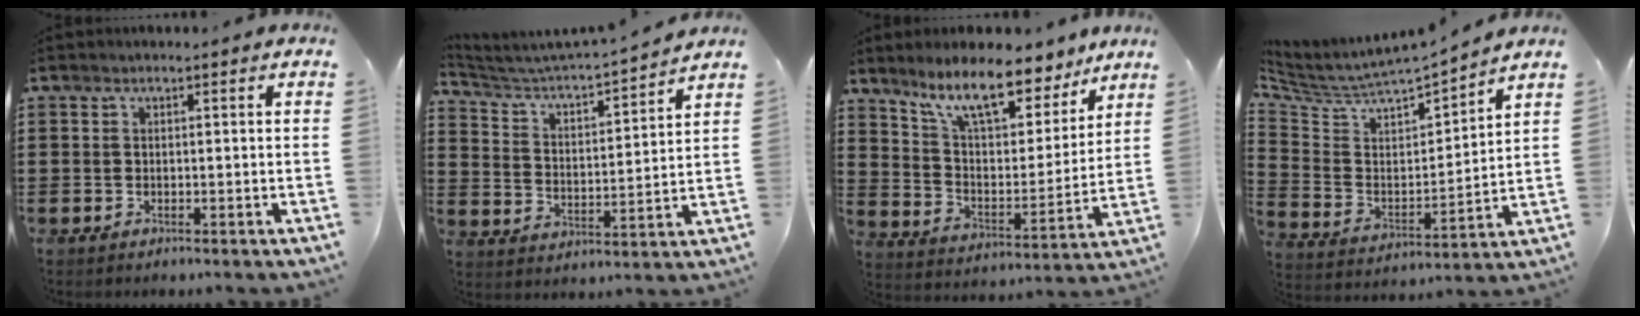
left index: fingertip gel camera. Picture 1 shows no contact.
{"total": 3.5, "force": [3.3, 0.1, 1.1], "torque": [-0.044, -0.033, 0.044]}
{"total": 10.8, "force": [8.8, 2.7, 5.6], "torque": [-0.125, -0.045, 0.153]}
{"total": 4.1, "force": [3.9, 1.1, 0.9], "torque": [-0.046, -0.042, 0.058]}